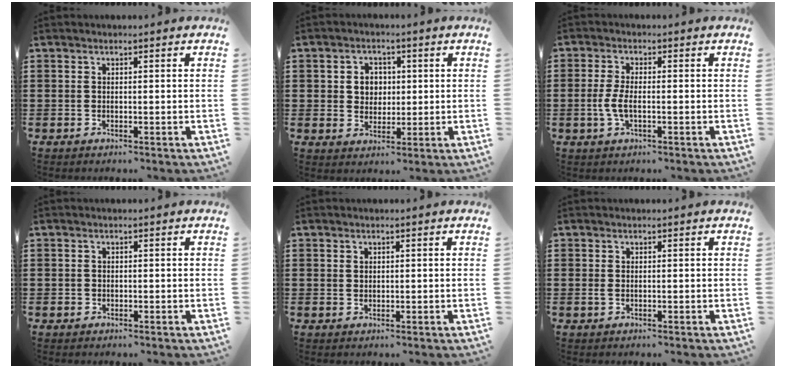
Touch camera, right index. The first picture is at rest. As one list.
[{"total": 3.9, "force": [0.6, 3.6, 1.4], "torque": [-0.042, 0.013, 0.008]}, {"total": 3.9, "force": [-0.9, 1.4, 3.6], "torque": [-0.082, -0.006, -0.020]}, {"total": 0.6, "force": [-0.1, 0.5, 0.1], "torque": [-0.002, 0.004, -0.004]}, {"total": 0.8, "force": [0.5, 0.6, 0.2], "torque": [-0.005, 0.002, 0.011]}, {"total": 0.6, "force": [0.0, 0.2, 0.6], "torque": [-0.020, -0.003, -0.002]}]